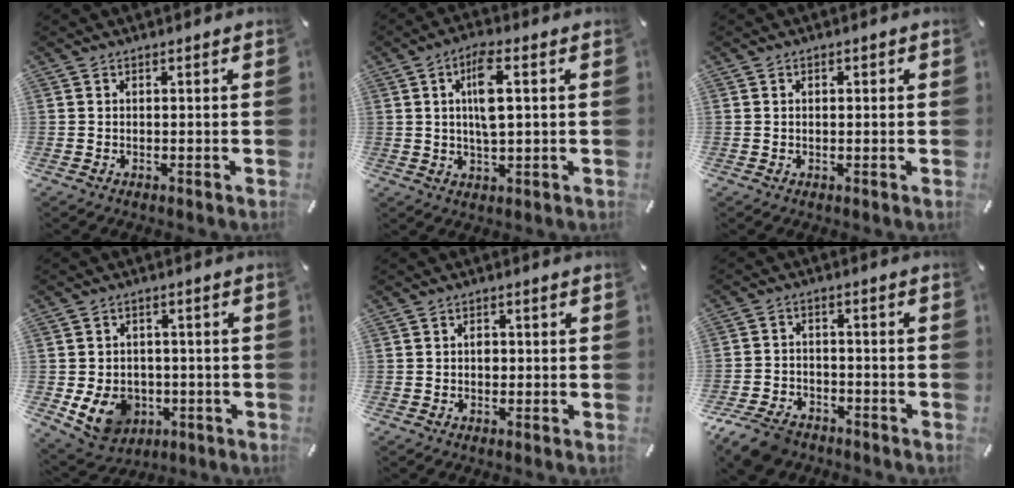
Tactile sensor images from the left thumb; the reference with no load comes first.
{"total": 7.9, "force": [1.6, 2.6, 7.2], "torque": [-0.141, 0.002, 0.023]}
{"total": 1.0, "force": [0.0, 0.7, 0.7], "torque": [-0.015, 0.005, -0.002]}
{"total": 10.1, "force": [-3.2, 8.2, 5.0], "torque": [-0.112, 0.011, -0.057]}
{"total": 1.9, "force": [-0.2, 1.5, 1.2], "torque": [-0.016, 0.001, -0.007]}
{"total": 7.9, "force": [-6.0, 4.2, 3.0], "torque": [-0.057, 0.029, -0.113]}